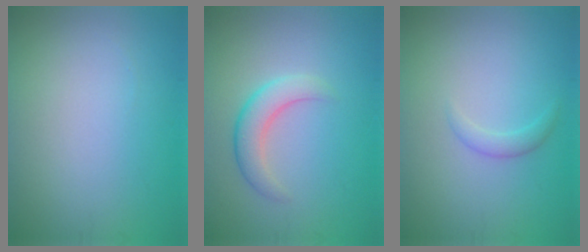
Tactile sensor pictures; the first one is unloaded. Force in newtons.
{"total": 2.9, "press": 2.9, "slide": 0.2}
{"total": 1.2, "press": 1.1, "slide": 0.2}